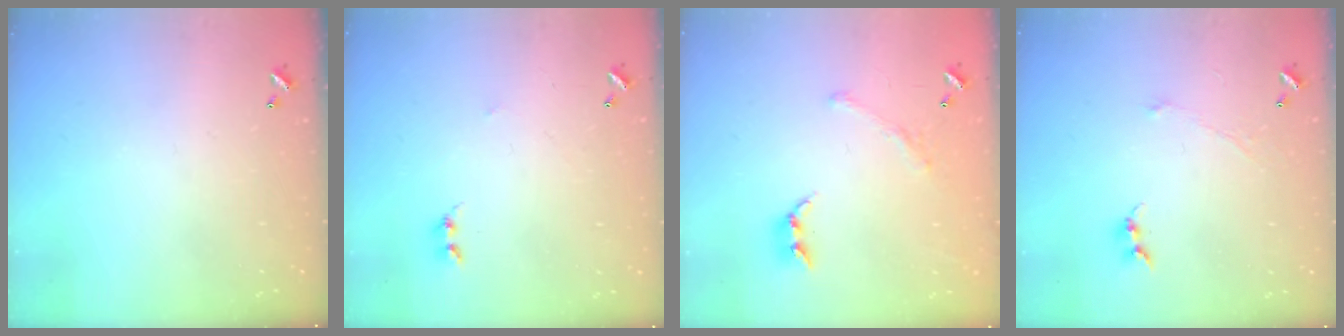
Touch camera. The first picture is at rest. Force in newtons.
{"total": 2.8, "press": 2.7, "slide": 0.4}
{"total": 1.6, "press": 1.1, "slide": 1.1}
{"total": 0.0}